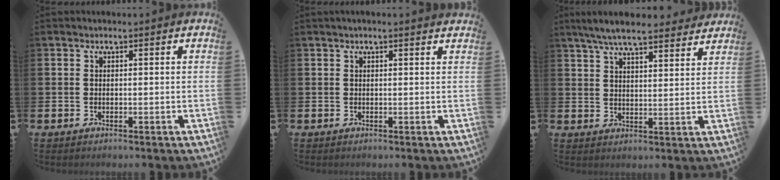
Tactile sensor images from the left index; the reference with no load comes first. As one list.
[{"total": 0.8, "force": [0.7, 0.0, 0.5], "torque": [-0.006, 0.000, 0.011]}, {"total": 7.2, "force": [6.7, 1.2, 2.4], "torque": [-0.055, -0.029, 0.120]}]